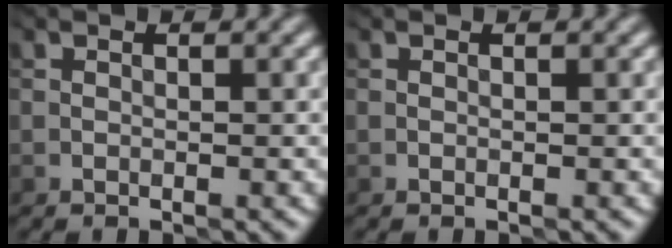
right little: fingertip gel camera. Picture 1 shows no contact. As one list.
[{"total": 0.0}]